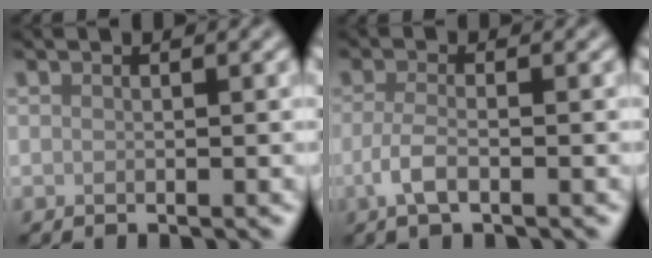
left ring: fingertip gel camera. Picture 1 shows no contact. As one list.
[{"total": 2.3, "force": [-0.9, 0.7, 2.0], "torque": [-0.044, -0.001, -0.023]}]